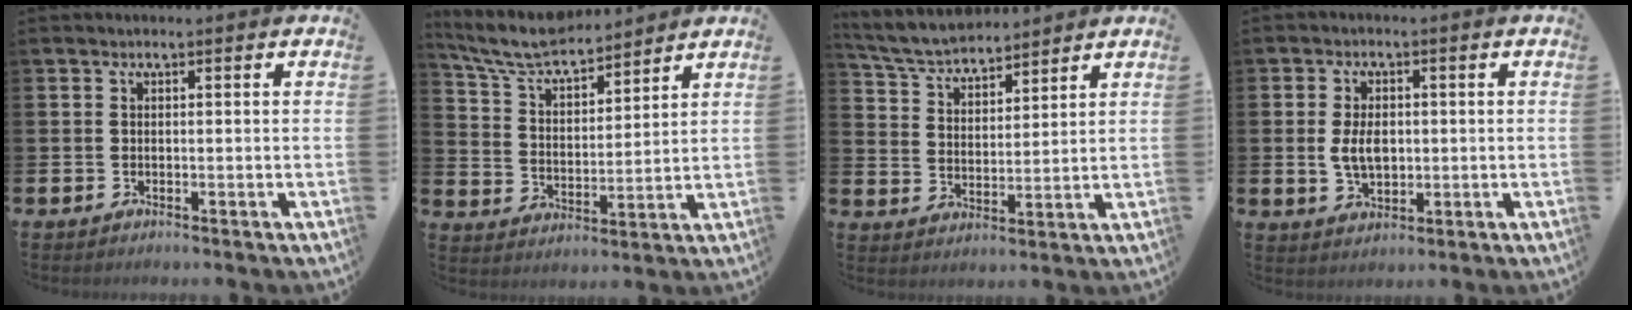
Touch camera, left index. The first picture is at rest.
{"total": 7.4, "force": [6.9, 1.1, 2.4], "torque": [-0.081, -0.040, 0.121]}
{"total": 5.8, "force": [5.6, 1.2, 1.1], "torque": [-0.050, -0.029, 0.099]}
{"total": 4.6, "force": [0.2, 2.9, 3.6], "torque": [-0.064, 0.002, -0.003]}